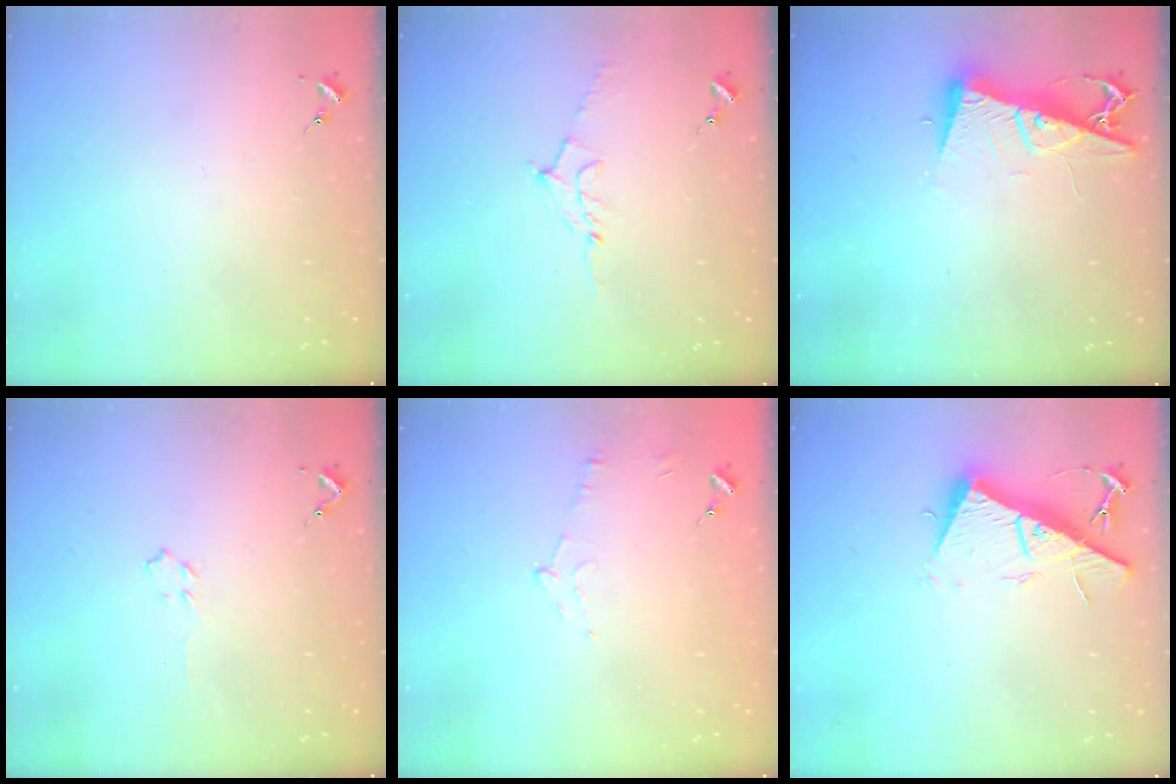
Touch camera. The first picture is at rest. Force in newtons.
{"total": 7.9, "press": 7.9, "slide": 1.0}
{"total": 11.3, "press": 11.2, "slide": 1.1}
{"total": 3.9, "press": 3.9, "slide": 0.6}
{"total": 5.4, "press": 5.4, "slide": 0.7}
{"total": 14.6, "press": 14.6, "slide": 0.4}